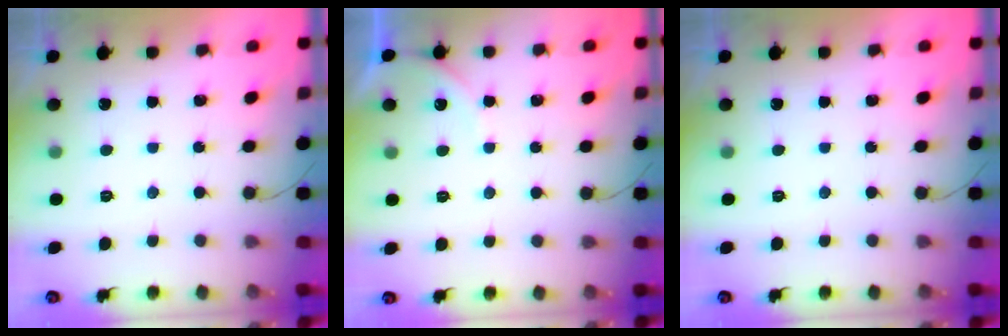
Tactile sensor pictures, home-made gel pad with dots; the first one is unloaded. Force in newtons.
{"total": 4.7, "press": 4.6, "slide": 0.7}
{"total": 0.0}